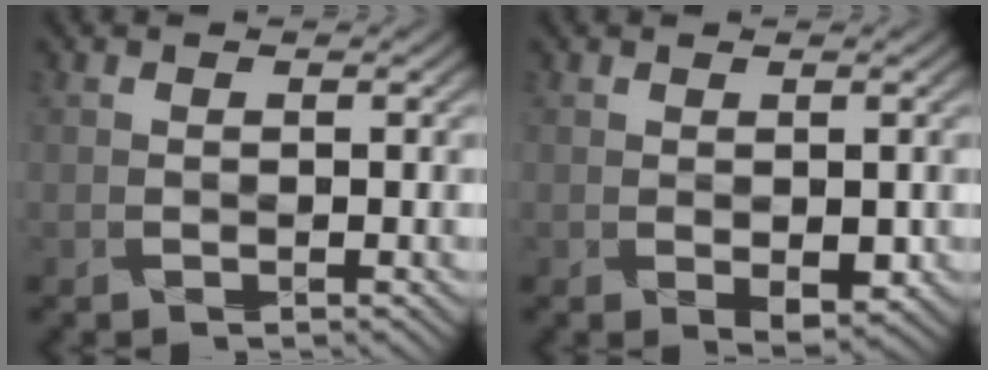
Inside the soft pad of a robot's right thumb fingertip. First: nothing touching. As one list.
[{"total": 2.5, "force": [-0.3, 1.2, 2.1], "torque": [-0.038, -0.007, 0.007]}]